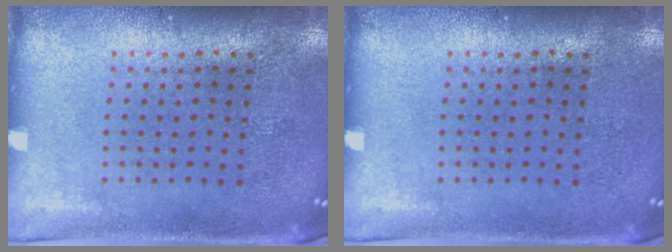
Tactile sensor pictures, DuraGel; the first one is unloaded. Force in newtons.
{"total": 0.0}